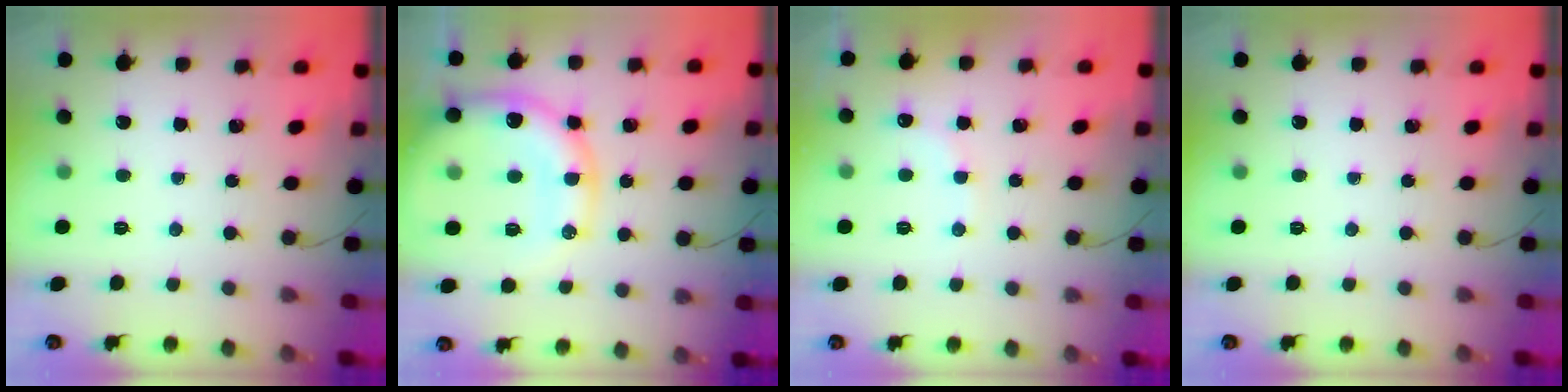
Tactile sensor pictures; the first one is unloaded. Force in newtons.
{"total": 19.2, "press": 18.8, "slide": 3.6}
{"total": 7.8, "press": 7.7, "slide": 1.6}
{"total": 0.0}